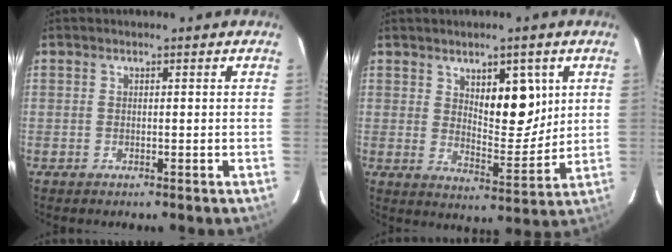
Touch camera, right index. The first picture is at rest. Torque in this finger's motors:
{"motor_torque": [0.28, 0.22, 0.16, 0.03]}